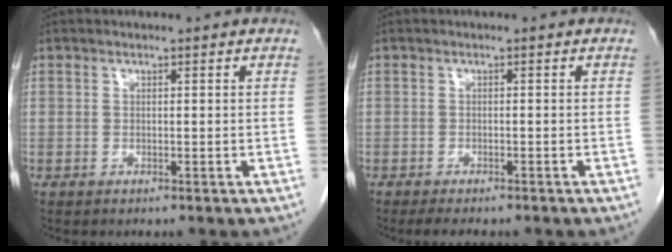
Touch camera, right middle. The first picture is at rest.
{"total": 4.8, "force": [-3.9, 1.3, 2.5], "torque": [-0.033, -0.009, -0.048]}